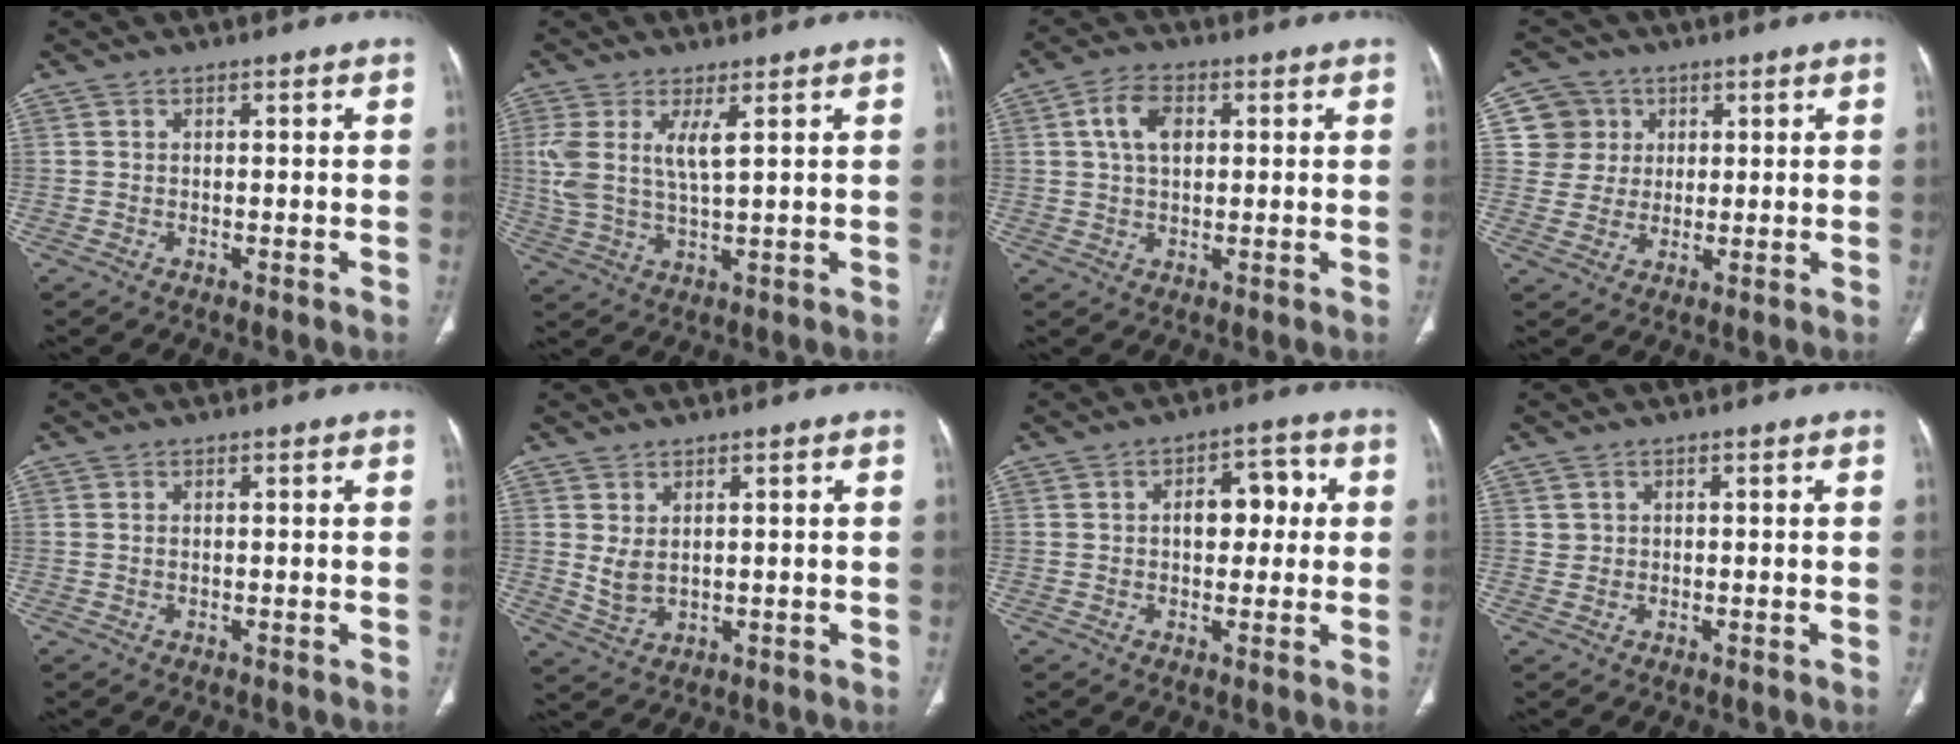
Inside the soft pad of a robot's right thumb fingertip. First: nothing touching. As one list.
[{"total": 7.2, "force": [2.5, 2.1, 6.4], "torque": [-0.150, -0.014, 0.055]}, {"total": 6.5, "force": [1.7, 4.0, 4.8], "torque": [-0.081, 0.006, 0.027]}, {"total": 7.0, "force": [2.1, 6.7, 0.5], "torque": [0.028, -0.002, 0.036]}, {"total": 0.0}, {"total": 3.7, "force": [0.9, 2.2, 2.7], "torque": [-0.048, -0.009, 0.030]}, {"total": 7.2, "force": [0.8, 4.6, 5.5], "torque": [-0.045, 0.022, 0.008]}, {"total": 1.2, "force": [0.3, 1.1, 0.1], "torque": [0.012, 0.002, 0.003]}]